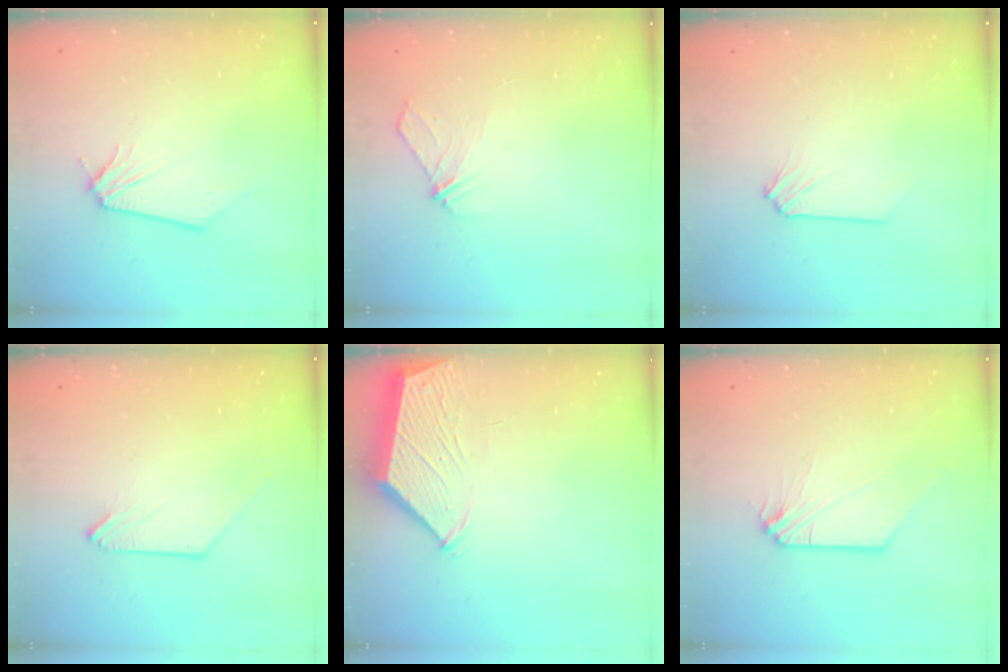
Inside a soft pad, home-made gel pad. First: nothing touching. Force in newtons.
{"total": 4.6, "press": 4.5, "slide": 0.8}
{"total": 0.0}
{"total": 0.0}
{"total": 3.2, "press": 3.2, "slide": 0.4}
{"total": 0.0}